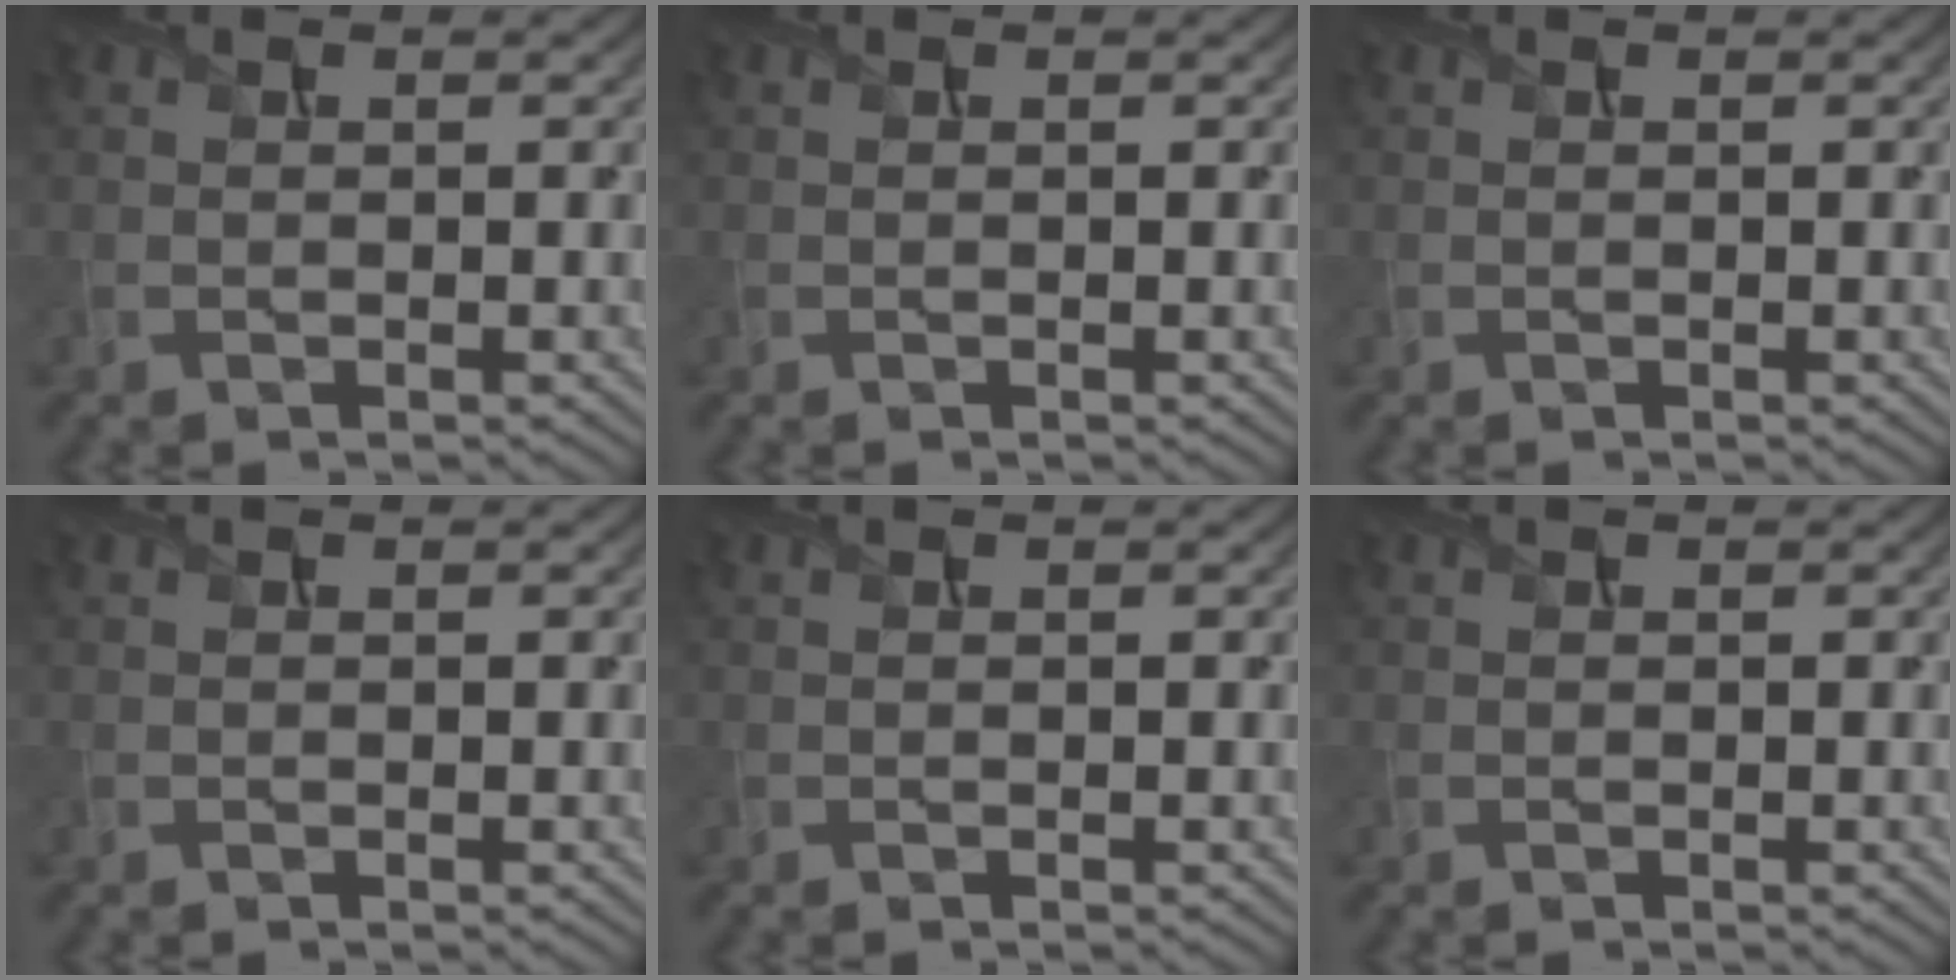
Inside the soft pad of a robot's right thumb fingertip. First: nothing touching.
{"total": 0.0}
{"total": 0.0}
{"total": 0.0}
{"total": 0.0}
{"total": 0.0}